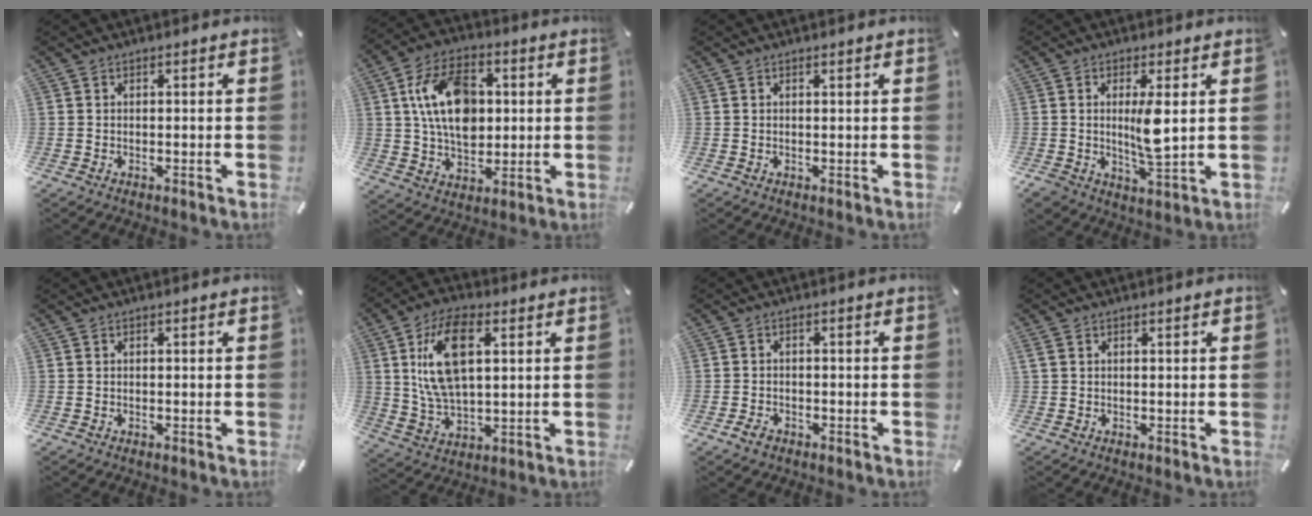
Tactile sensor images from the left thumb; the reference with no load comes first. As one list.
[{"total": 15.2, "force": [2.4, 10.3, 10.8], "torque": [-0.207, 0.013, 0.044]}, {"total": 0.0}, {"total": 7.4, "force": [1.0, 2.7, 6.8], "torque": [-0.136, -0.014, 0.009]}, {"total": 0.0}, {"total": 14.0, "force": [4.3, 7.1, 11.3], "torque": [-0.262, 0.001, 0.070]}, {"total": 2.1, "force": [-1.5, 1.3, 0.8], "torque": [-0.021, 0.005, -0.032]}, {"total": 0.7, "force": [0.3, 0.4, 0.5], "torque": [-0.012, 0.002, 0.004]}]